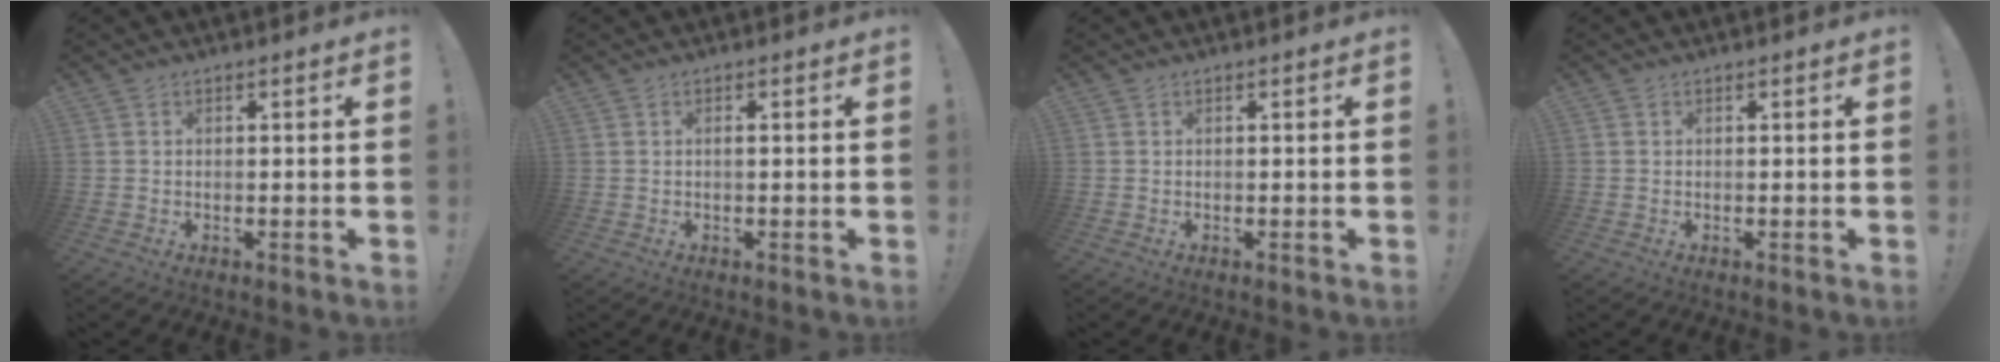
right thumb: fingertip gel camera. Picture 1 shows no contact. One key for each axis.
{"total": 0.8, "fx": -0.2, "fy": 0.0, "fz": 0.8, "tx": -0.012, "ty": -0.002, "tz": -0.004}
{"total": 0.0}
{"total": 0.0}